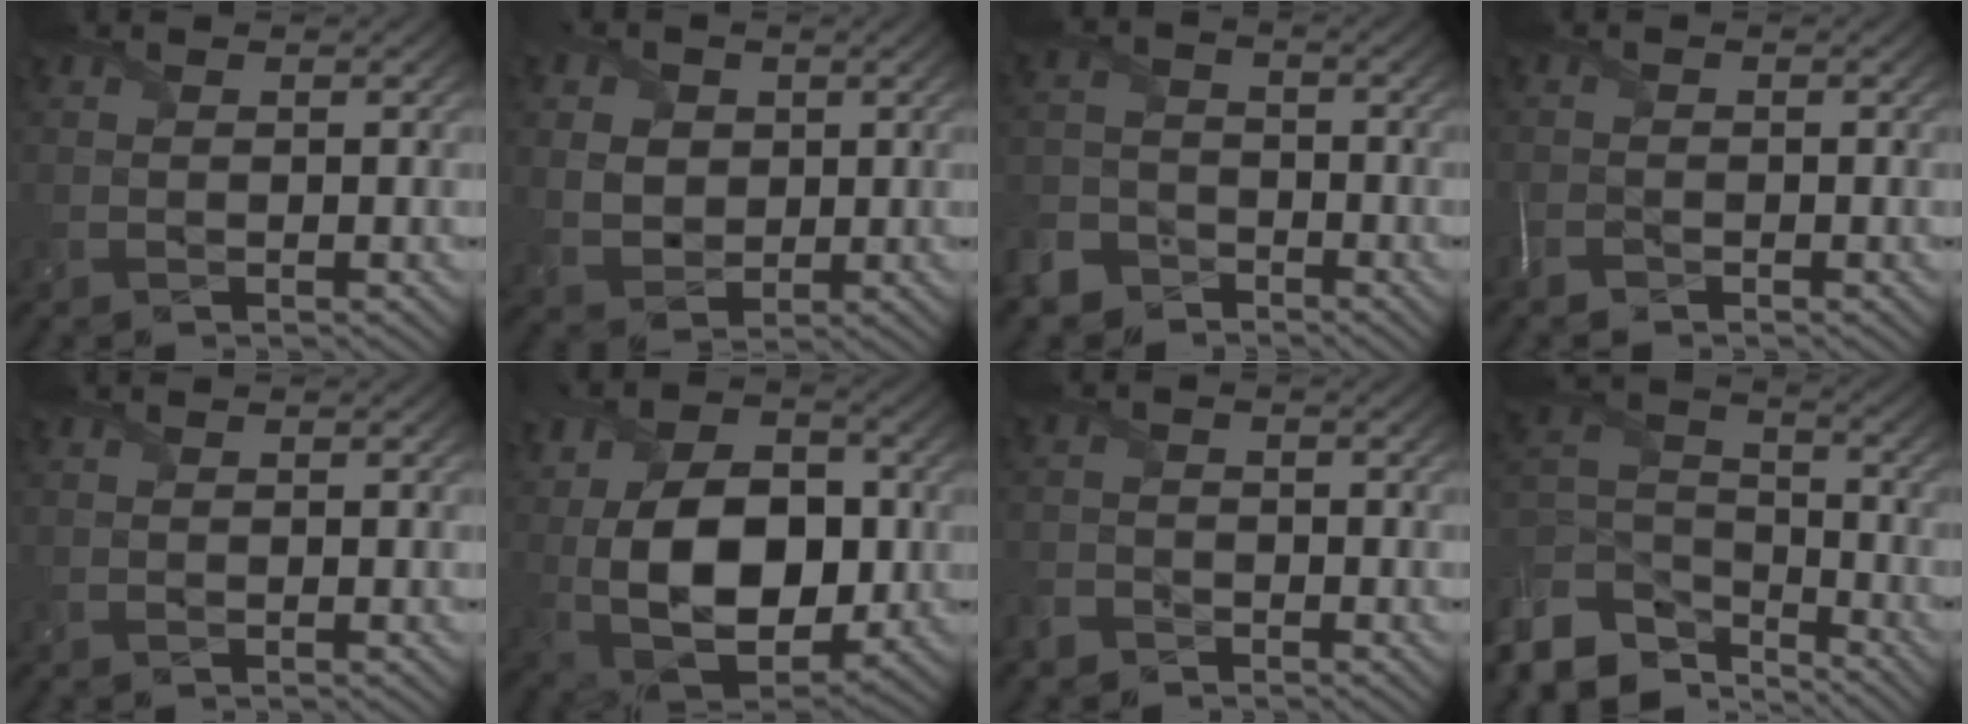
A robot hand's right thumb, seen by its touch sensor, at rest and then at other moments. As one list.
[{"total": 5.0, "force": [1.4, 4.2, 2.3], "torque": [-0.086, -0.003, 0.020]}, {"total": 6.4, "force": [-4.7, 3.9, 1.8], "torque": [-0.049, -0.011, -0.107]}, {"total": 1.5, "force": [-1.3, 0.7, 0.3], "torque": [-0.015, -0.005, -0.032]}, {"total": 0.0}, {"total": 15.6, "force": [-0.1, 10.2, 11.8], "torque": [-0.225, 0.002, 0.007]}, {"total": 2.5, "force": [-2.1, 1.4, 0.4], "torque": [-0.013, -0.004, -0.050]}, {"total": 12.7, "force": [-8.8, 7.3, 5.7], "torque": [-0.172, -0.027, -0.159]}]